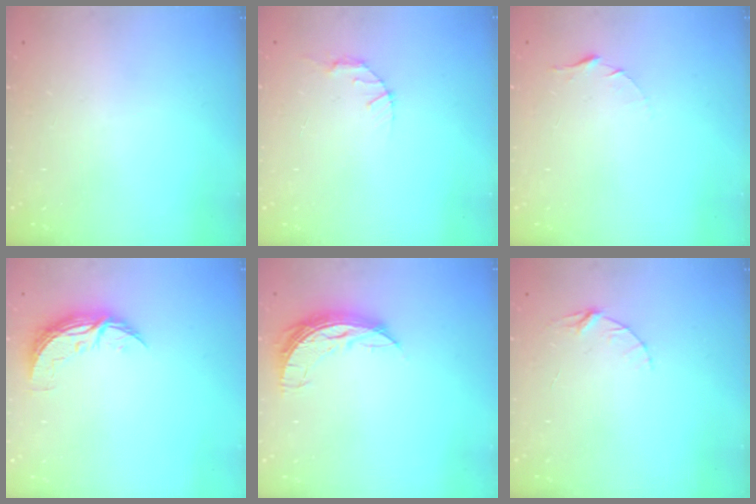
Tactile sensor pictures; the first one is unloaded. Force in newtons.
{"total": 2.8, "press": 2.8, "slide": 0.4}
{"total": 5.4, "press": 5.4, "slide": 0.5}
{"total": 9.2, "press": 9.2, "slide": 0.1}
{"total": 7.7, "press": 7.6, "slide": 0.6}
{"total": 3.7, "press": 3.7, "slide": 0.4}